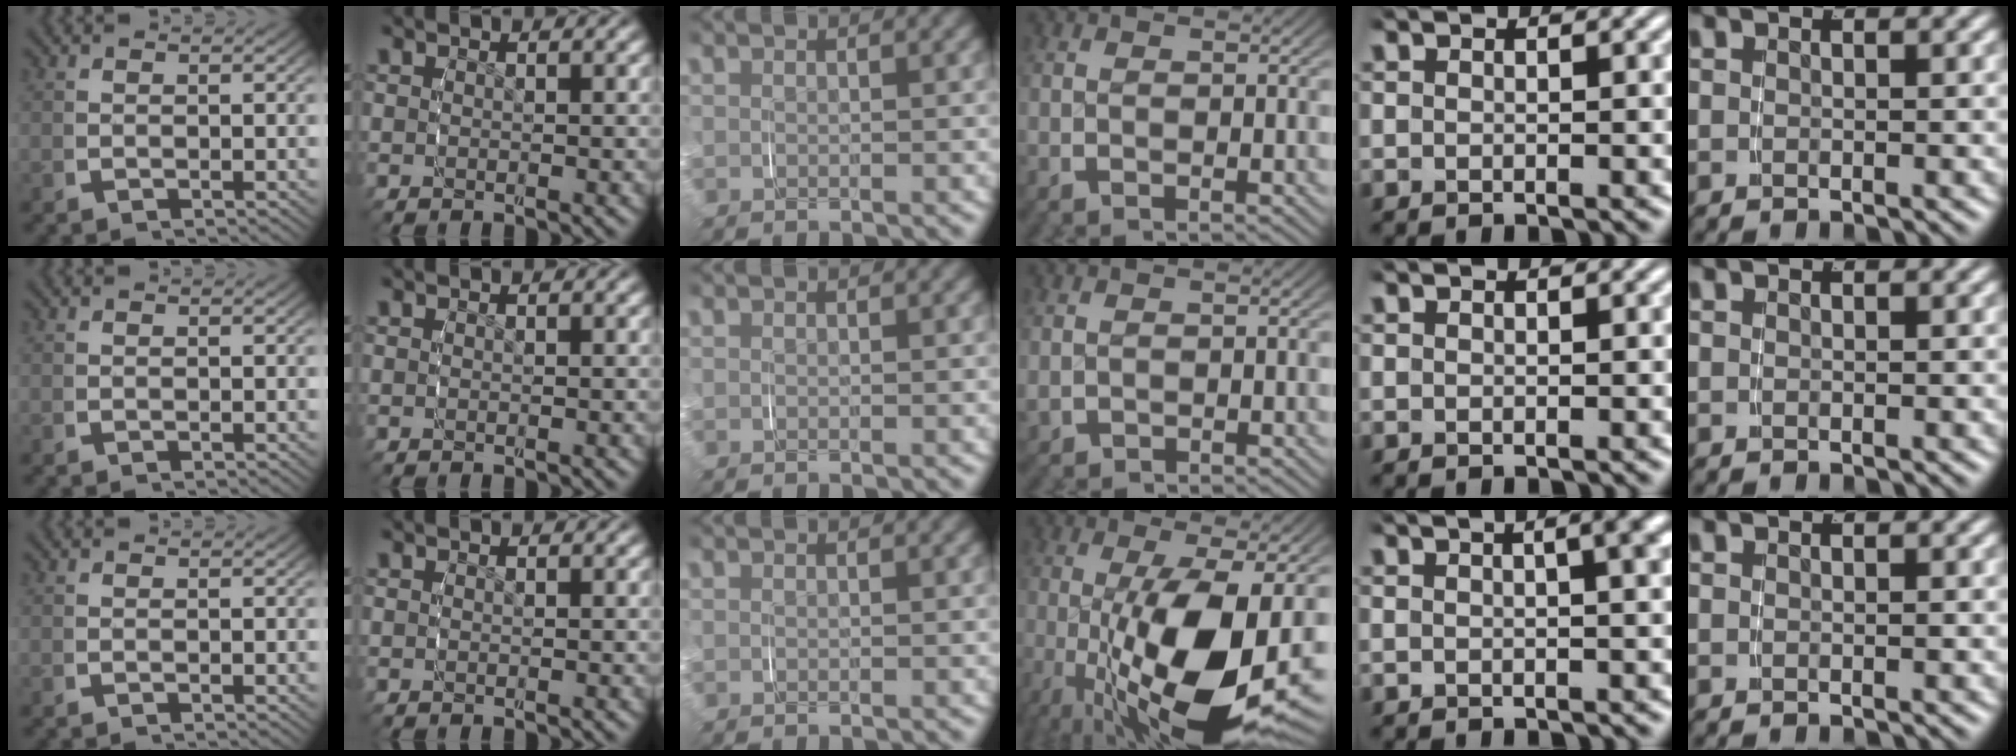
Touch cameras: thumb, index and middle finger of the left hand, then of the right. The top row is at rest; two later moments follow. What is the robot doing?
{"motion": "grasp_and_lifting", "object": "jar lid"}